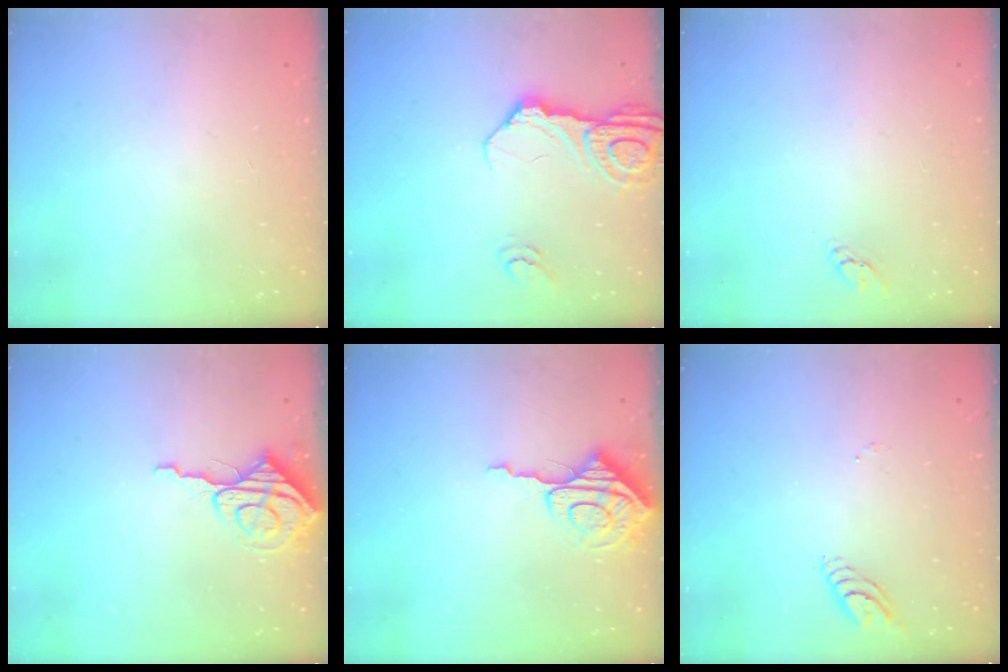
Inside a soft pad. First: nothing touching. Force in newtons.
{"total": 13.2, "press": 13.2, "slide": 1.4}
{"total": 2.9, "press": 2.9, "slide": 0.2}
{"total": 7.7, "press": 7.7, "slide": 0.6}
{"total": 8.5, "press": 8.5, "slide": 0.5}
{"total": 4.2, "press": 4.2, "slide": 0.3}